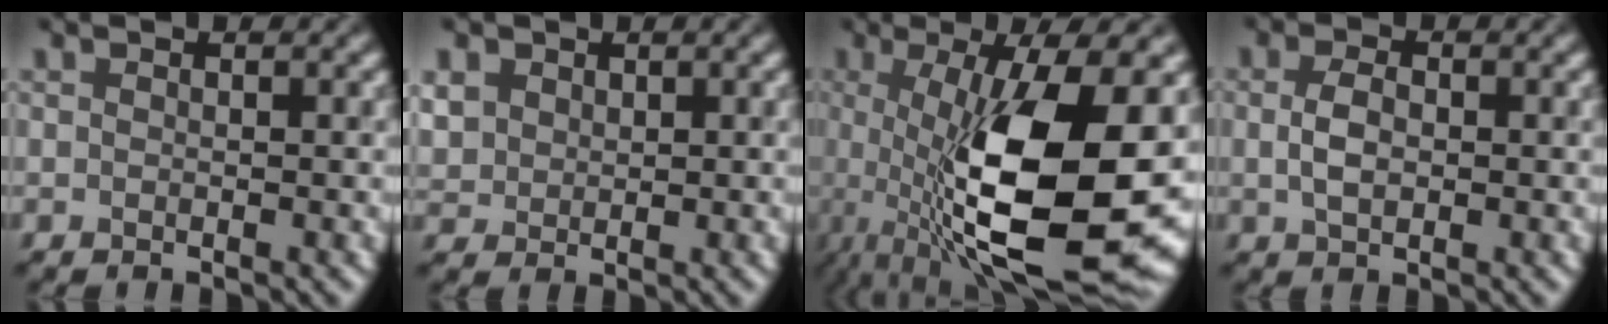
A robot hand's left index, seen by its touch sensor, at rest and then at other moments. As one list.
[{"total": 1.2, "force": [0.2, 1.1, -0.3], "torque": [-0.007, 0.001, 0.021]}, {"total": 13.4, "force": [-1.3, 4.2, 12.7], "torque": [-0.203, -0.017, -0.012]}, {"total": 1.4, "force": [-0.6, 1.0, 0.8], "torque": [-0.027, 0.000, 0.000]}]